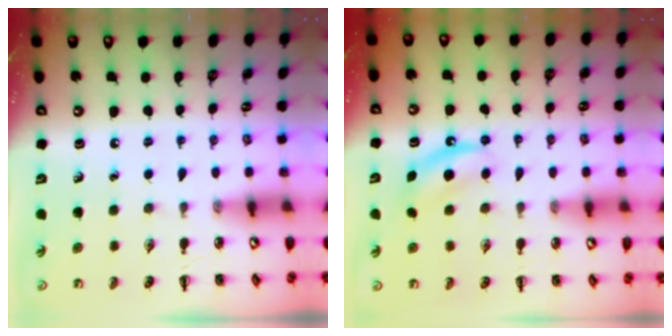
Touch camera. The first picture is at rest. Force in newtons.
{"total": 6.7, "press": 6.5, "slide": 1.6}